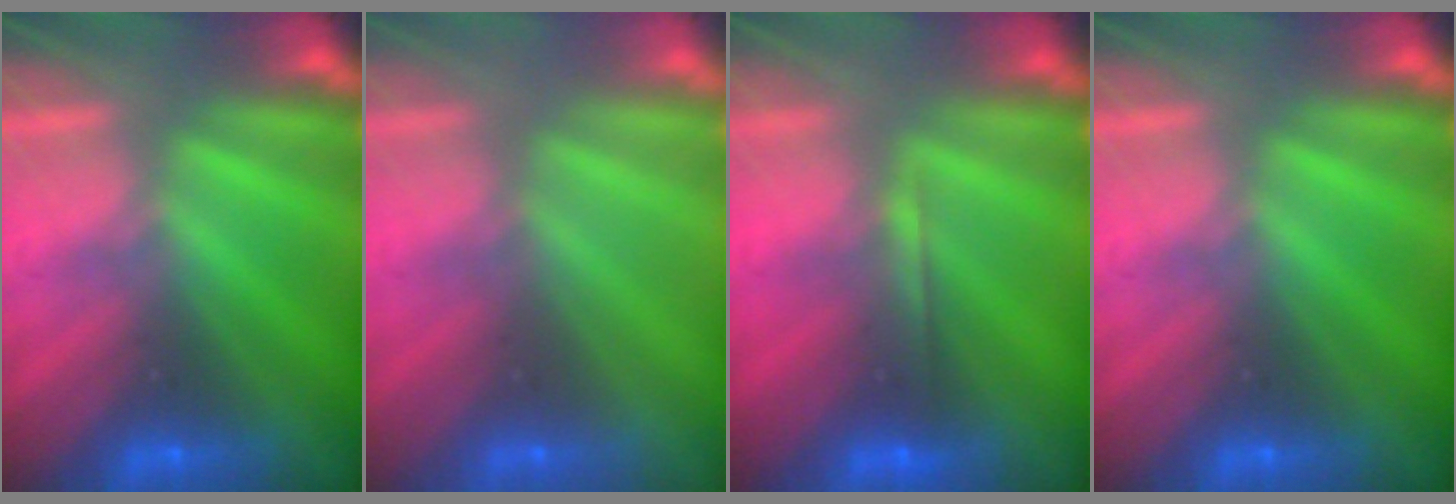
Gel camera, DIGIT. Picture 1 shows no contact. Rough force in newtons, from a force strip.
{"total": 3.1}
{"total": 1.7}
{"total": 0.0}